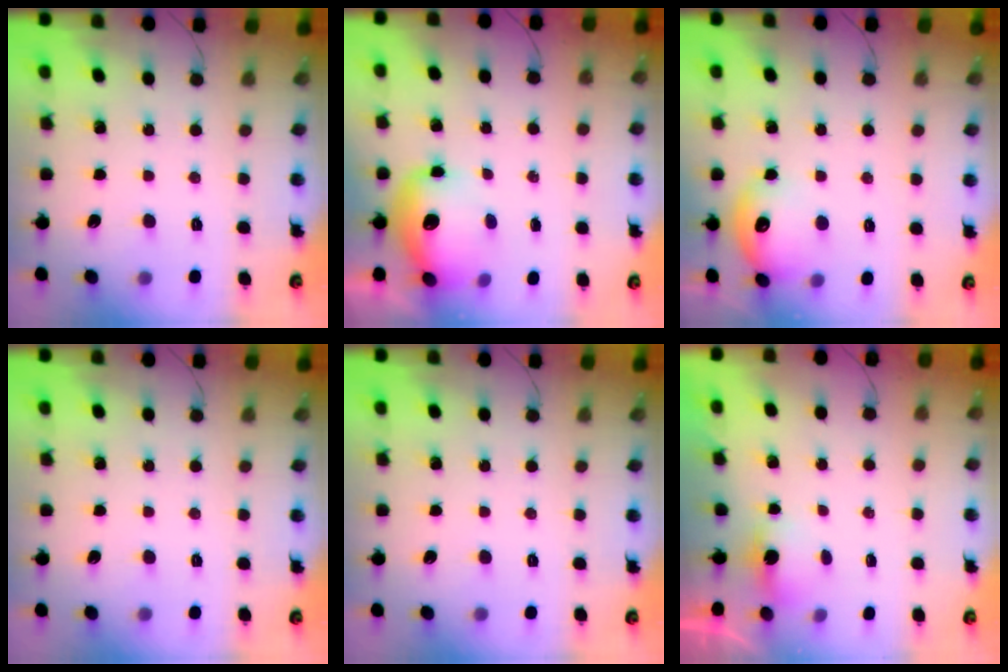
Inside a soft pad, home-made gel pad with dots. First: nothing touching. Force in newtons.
{"total": 12.6, "press": 12.3, "slide": 2.5}
{"total": 13.3, "press": 13.3, "slide": 0.9}
{"total": 0.0}
{"total": 0.0}
{"total": 2.7, "press": 2.6, "slide": 0.7}